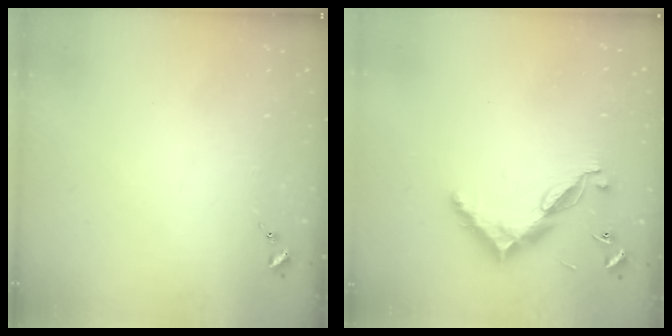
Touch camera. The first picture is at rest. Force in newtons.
{"total": 10.4, "press": 10.4, "slide": 0.4}